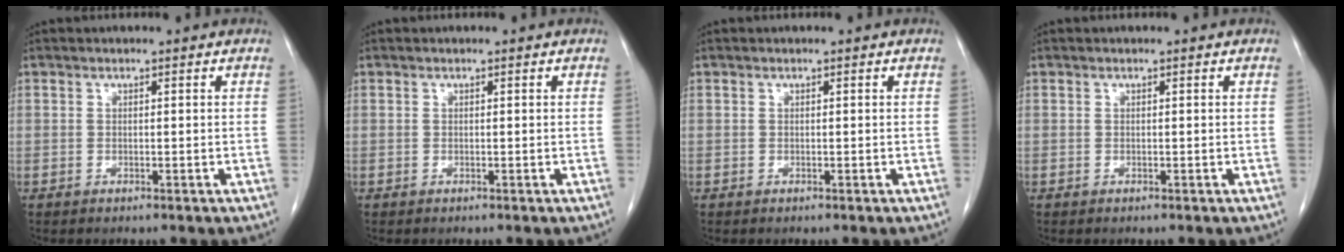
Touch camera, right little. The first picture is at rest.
{"total": 0.0}
{"total": 0.0}
{"total": 0.0}